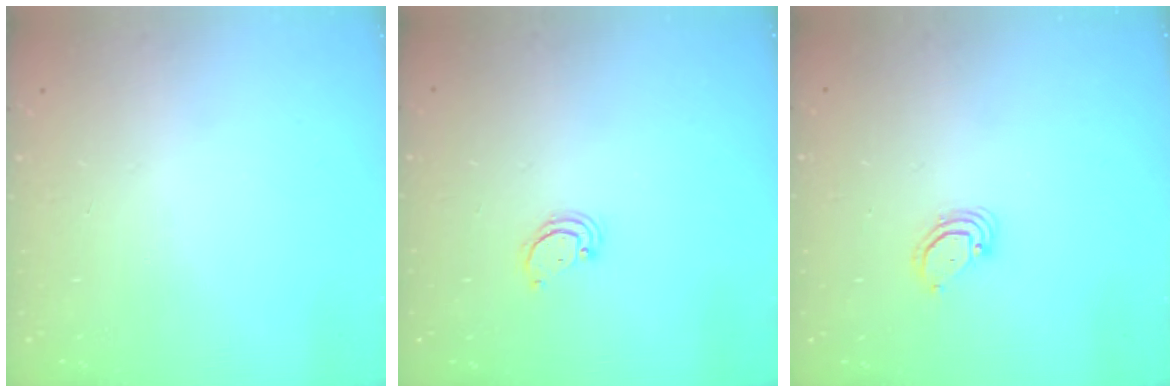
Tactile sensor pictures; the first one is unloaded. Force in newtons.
{"total": 2.2, "press": 2.2, "slide": 0.2}
{"total": 2.9, "press": 2.9, "slide": 0.3}